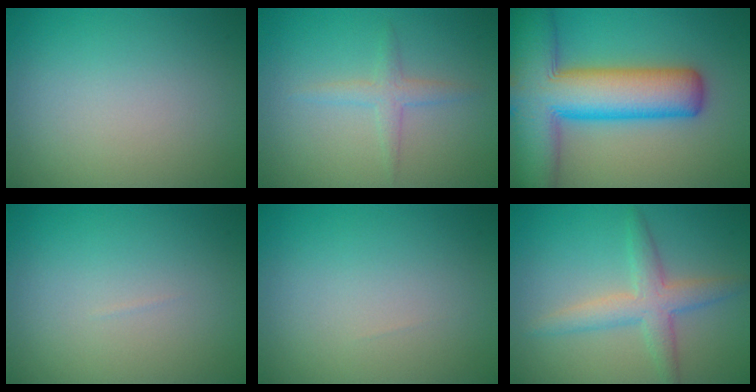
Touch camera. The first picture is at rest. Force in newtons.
{"total": 1.7, "press": 1.7, "slide": 0.1}
{"total": 12.7, "press": 12.6, "slide": 0.5}
{"total": 0.0}
{"total": 0.0}
{"total": 3.5, "press": 3.5, "slide": 0.1}